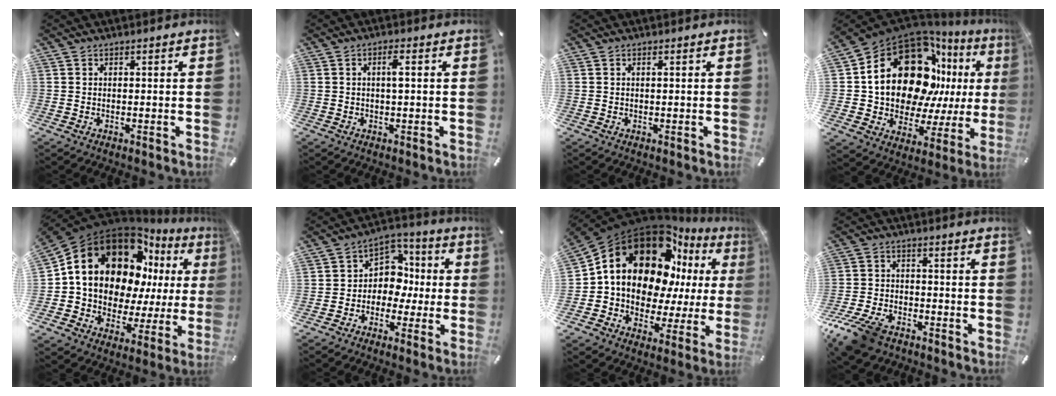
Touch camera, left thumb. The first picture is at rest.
{"total": 2.8, "force": [0.3, 0.6, 2.7], "torque": [-0.052, 0.003, 0.003]}
{"total": 0.6, "force": [0.1, 0.0, 0.5], "torque": [-0.010, 0.000, 0.002]}
{"total": 24.2, "force": [9.2, 15.5, 16.1], "torque": [-0.274, -0.066, 0.169]}
{"total": 19.5, "force": [8.8, 13.8, 10.6], "torque": [-0.179, -0.070, 0.164]}
{"total": 9.6, "force": [-1.4, 8.6, 4.0], "torque": [-0.064, 0.010, -0.024]}
{"total": 19.1, "force": [8.8, 13.0, 10.9], "torque": [-0.194, -0.070, 0.152]}
{"total": 9.9, "force": [-7.1, 5.2, 4.5], "torque": [-0.097, 0.032, -0.134]}